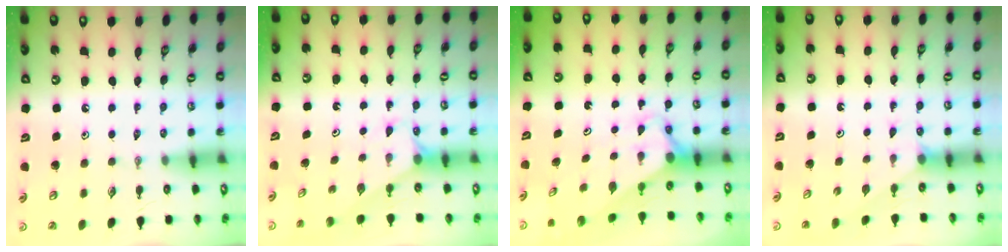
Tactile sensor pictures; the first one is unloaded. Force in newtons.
{"total": 2.3, "press": 2.3, "slide": 0.2}
{"total": 2.6, "press": 2.6, "slide": 0.1}
{"total": 1.8, "press": 1.8, "slide": 0.2}